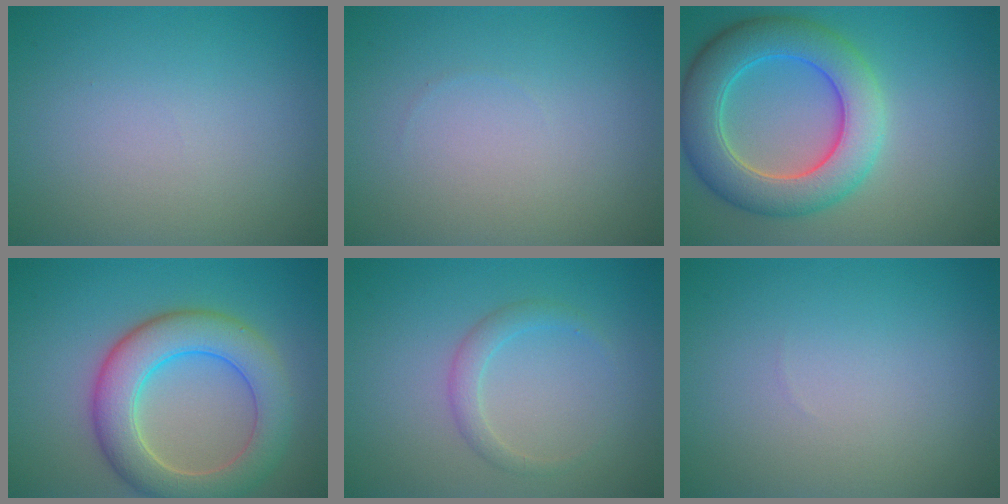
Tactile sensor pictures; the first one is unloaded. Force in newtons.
{"total": 0.0}
{"total": 7.9, "press": 7.9, "slide": 0.4}
{"total": 7.1, "press": 7.1, "slide": 0.3}
{"total": 1.7, "press": 1.7, "slide": 0.2}
{"total": 0.0}